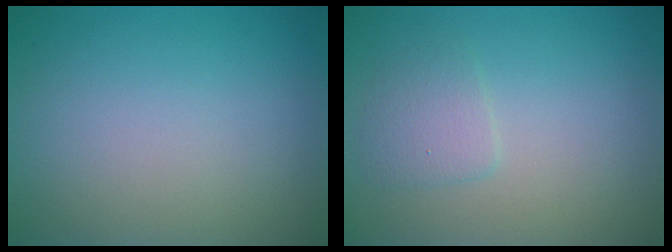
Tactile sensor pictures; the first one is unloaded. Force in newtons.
{"total": 1.6, "press": 1.6, "slide": 0.1}